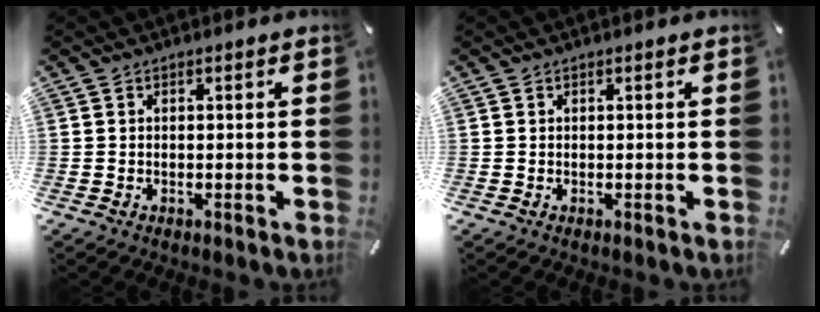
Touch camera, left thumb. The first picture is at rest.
{"total": 0.0}